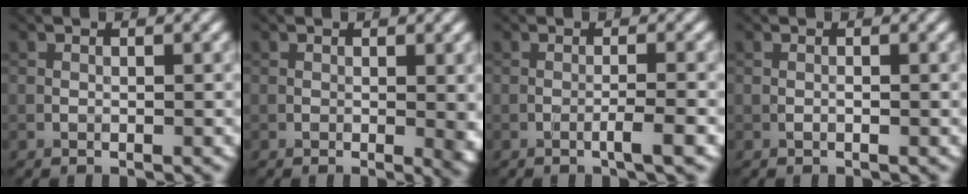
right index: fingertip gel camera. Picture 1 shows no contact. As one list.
[{"total": 2.0, "force": [0.2, 0.6, 1.9], "torque": [-0.021, -0.004, 0.007]}, {"total": 1.7, "force": [-0.8, 0.1, 1.6], "torque": [-0.020, 0.006, -0.017]}, {"total": 0.0}]